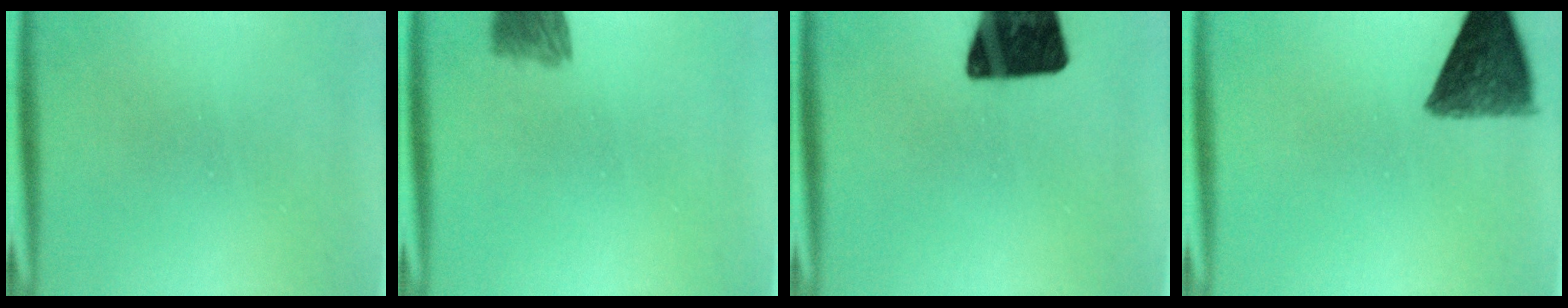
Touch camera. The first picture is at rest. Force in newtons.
{"total": 5.3}
{"total": 18.9}
{"total": 10.0}